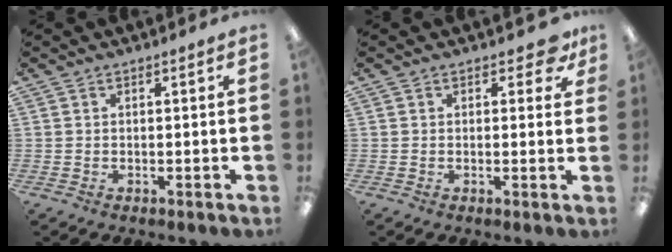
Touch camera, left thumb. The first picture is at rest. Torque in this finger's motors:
{"motor_torque": [-0.08, 0.02, -0.34, 0.08, 0.00]}